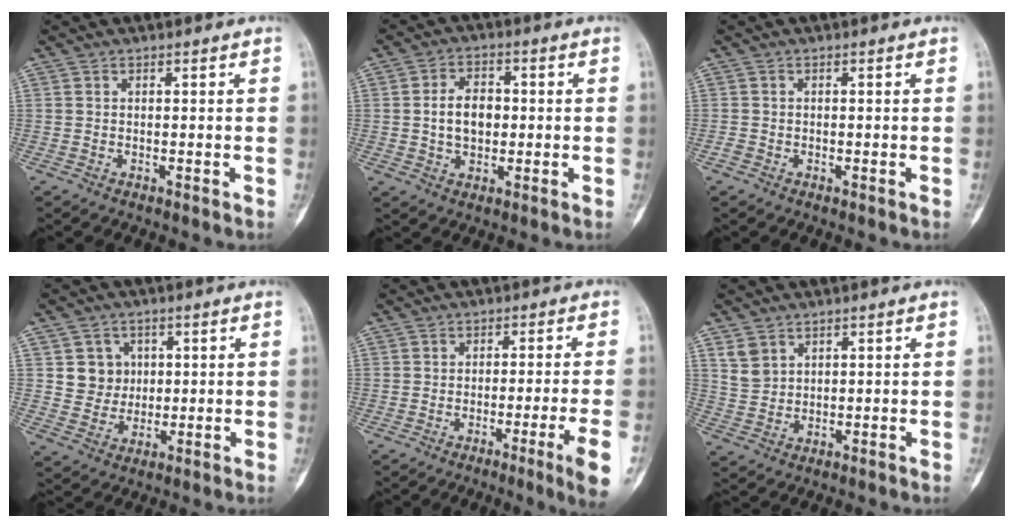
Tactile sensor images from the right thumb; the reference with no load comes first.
{"total": 7.0, "force": [0.1, 4.8, 5.0], "torque": [-0.073, 0.012, 0.002]}
{"total": 0.8, "force": [-0.4, 0.7, 0.2], "torque": [-0.001, 0.002, -0.011]}
{"total": 6.2, "force": [1.5, 5.8, 1.5], "torque": [0.011, -0.001, 0.026]}
{"total": 7.6, "force": [-3.2, -0.8, 6.8], "torque": [-0.102, -0.003, -0.049]}
{"total": 4.0, "force": [2.3, 2.9, 1.5], "torque": [-0.020, -0.012, 0.057]}